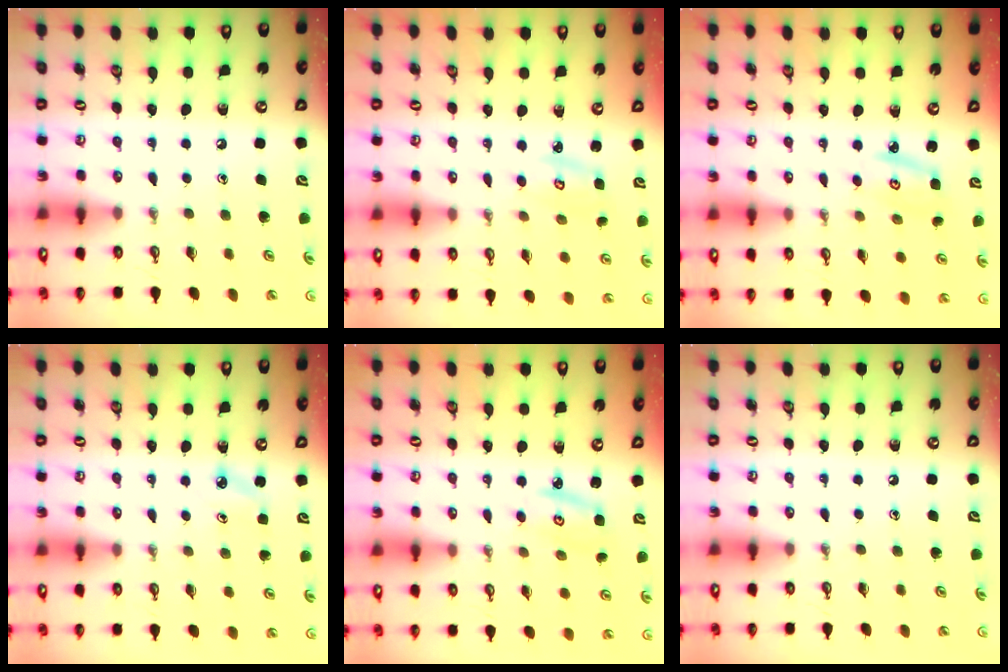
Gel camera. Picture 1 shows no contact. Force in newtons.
{"total": 3.3, "press": 3.2, "slide": 0.4}
{"total": 2.7, "press": 2.6, "slide": 0.3}
{"total": 4.2, "press": 4.2, "slide": 0.4}
{"total": 2.9, "press": 2.9, "slide": 0.2}
{"total": 0.0}